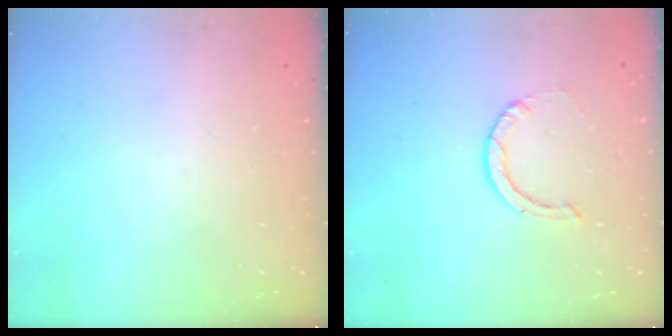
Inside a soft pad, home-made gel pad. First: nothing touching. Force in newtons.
{"total": 0.9, "press": 0.9, "slide": 0.1}